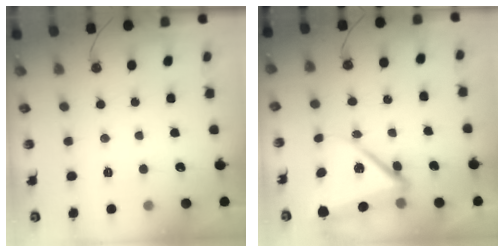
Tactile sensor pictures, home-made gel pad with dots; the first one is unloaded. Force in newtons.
{"total": 10.0, "press": 9.9, "slide": 1.4}